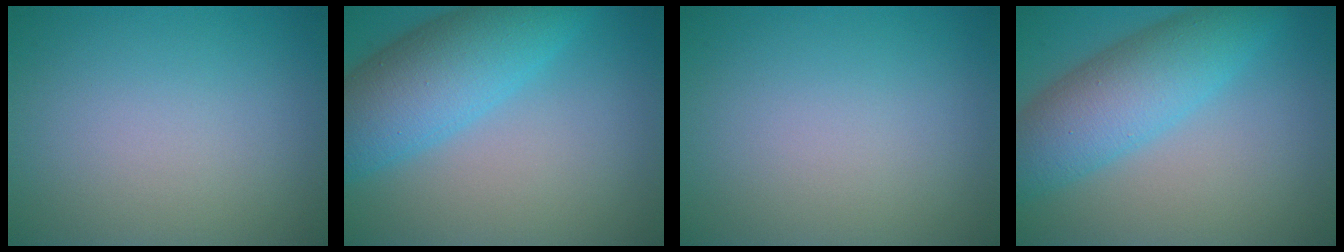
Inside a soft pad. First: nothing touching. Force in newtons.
{"total": 8.2, "press": 8.2, "slide": 0.3}
{"total": 0.0}
{"total": 7.1, "press": 7.1, "slide": 0.1}